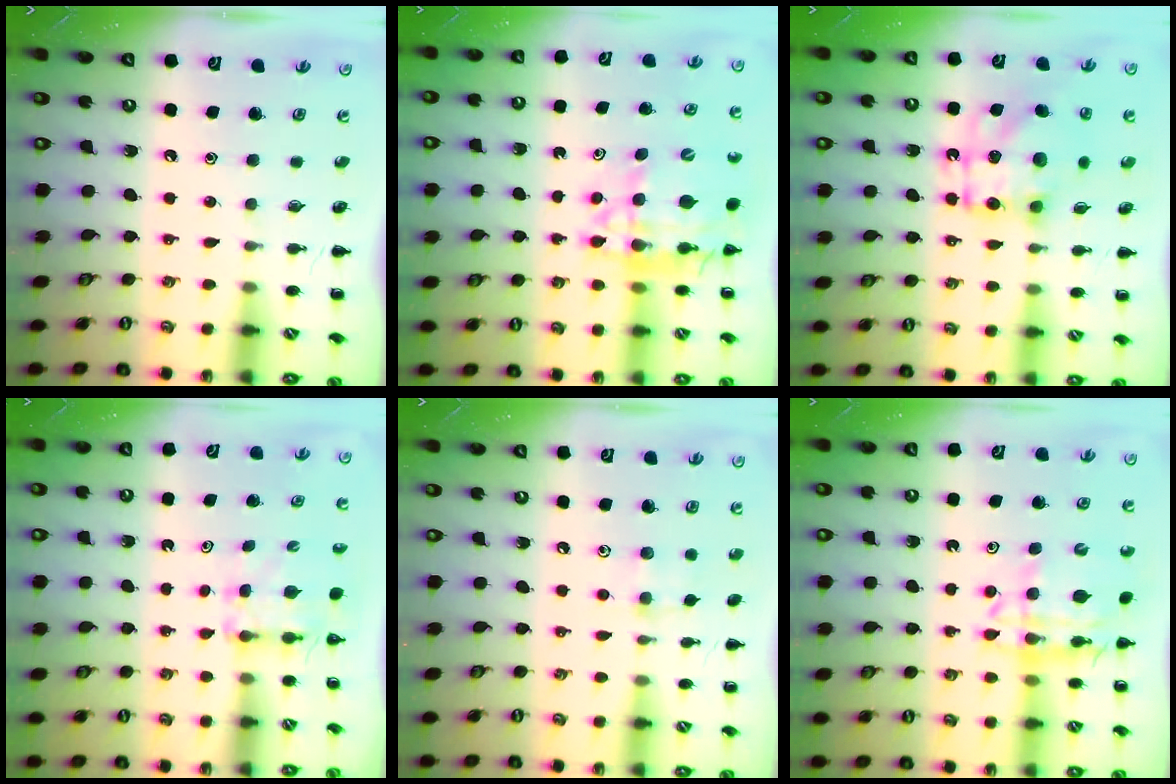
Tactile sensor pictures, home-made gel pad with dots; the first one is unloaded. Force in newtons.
{"total": 15.0, "press": 14.5, "slide": 4.1}
{"total": 12.6, "press": 12.6, "slide": 1.2}
{"total": 4.2, "press": 4.2, "slide": 0.2}
{"total": 3.5, "press": 3.3, "slide": 1.2}
{"total": 13.2, "press": 12.7, "slide": 3.4}